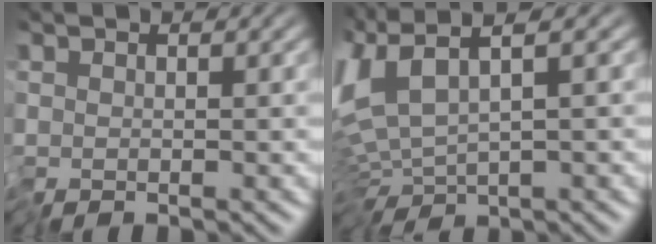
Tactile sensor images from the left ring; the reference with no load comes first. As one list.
[{"total": 7.6, "force": [0.7, 3.4, 6.8], "torque": [-0.159, -0.002, 0.029]}]